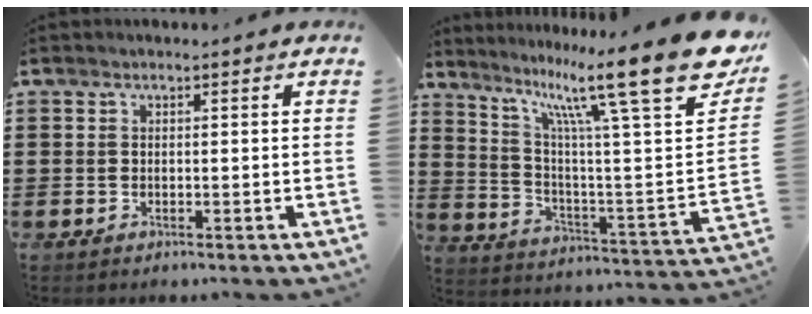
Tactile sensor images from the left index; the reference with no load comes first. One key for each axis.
{"total": 18.2, "fx": 12.0, "fy": 1.7, "fz": 13.7, "tx": -0.254, "ty": -0.073, "tz": 0.183}